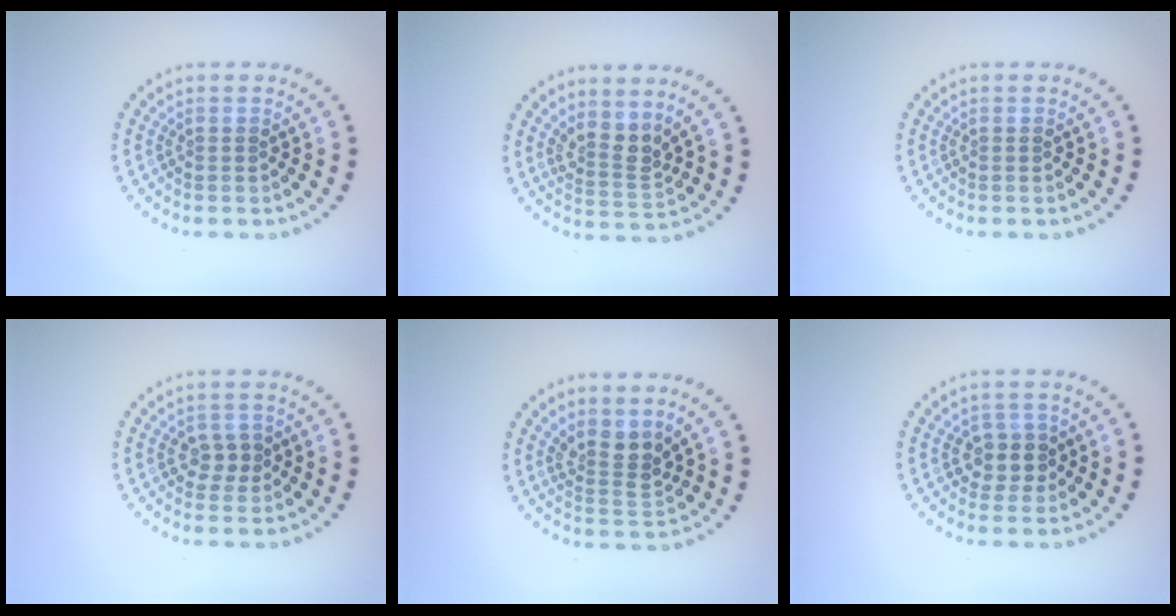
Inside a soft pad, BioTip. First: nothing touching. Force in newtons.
{"total": 2.8, "press": 2.0, "slide": 2.0}
{"total": 0.0}
{"total": 1.9, "press": 1.8, "slide": 0.6}
{"total": 2.8, "press": 2.1, "slide": 1.8}
{"total": 2.3, "press": 2.0, "slide": 1.0}